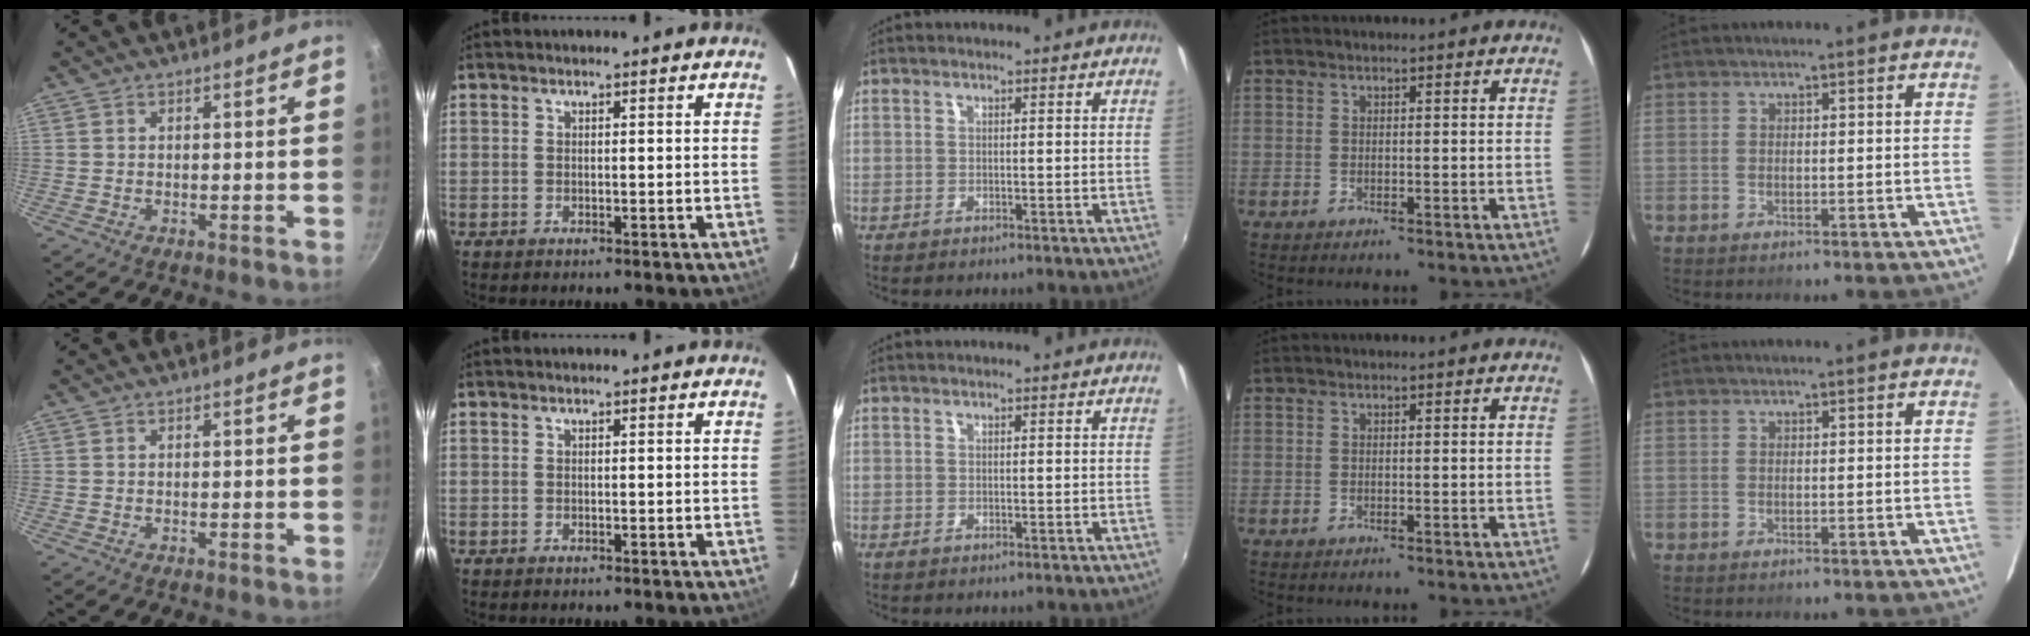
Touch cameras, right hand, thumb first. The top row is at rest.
{}